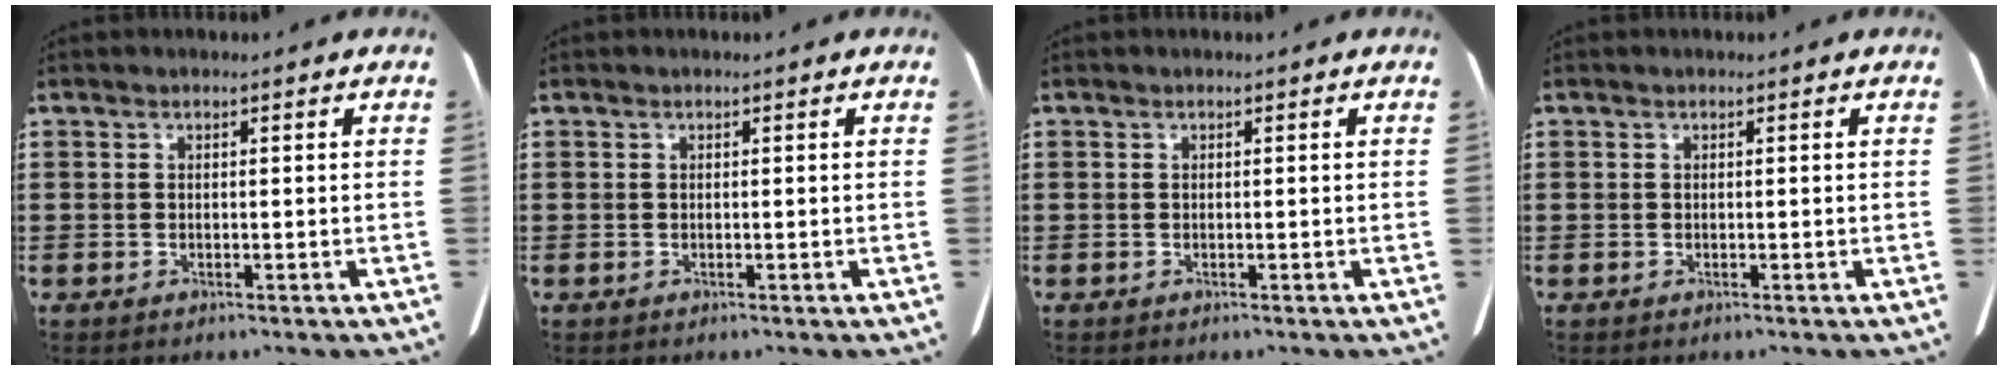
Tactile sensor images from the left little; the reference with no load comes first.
{"total": 0.0}
{"total": 0.0}
{"total": 0.0}